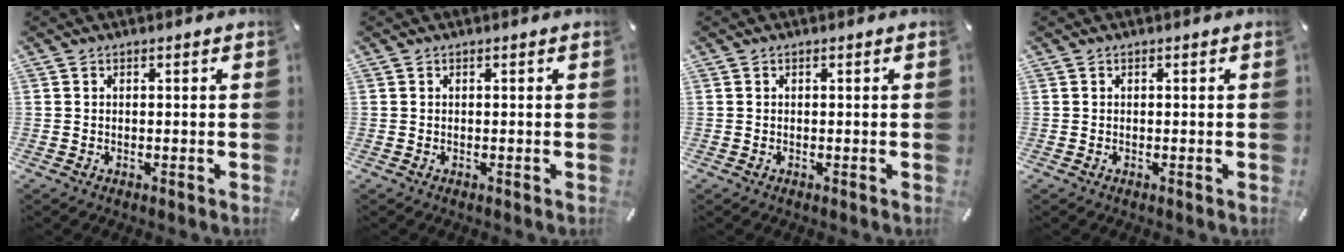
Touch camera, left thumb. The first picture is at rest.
{"total": 0.0}
{"total": 0.0}
{"total": 0.0}